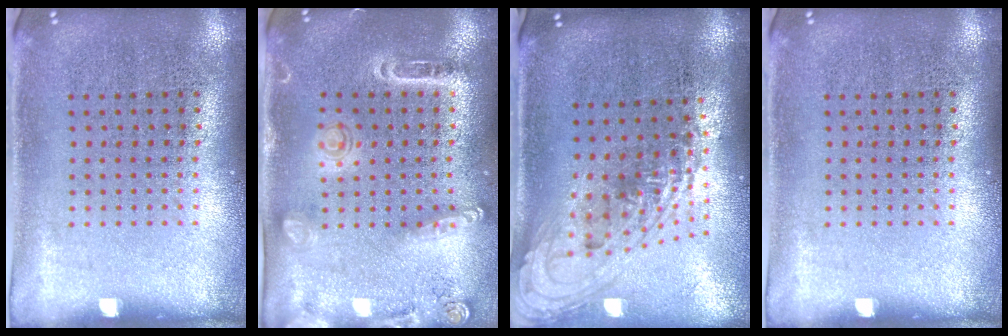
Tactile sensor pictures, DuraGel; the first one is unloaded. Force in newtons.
{"total": 1.6, "press": 1.5, "slide": 0.6}
{"total": 1.8, "press": 1.4, "slide": 1.2}
{"total": 0.0}